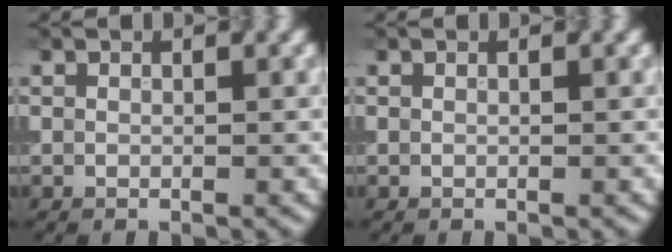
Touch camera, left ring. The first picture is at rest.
{"total": 0.0}